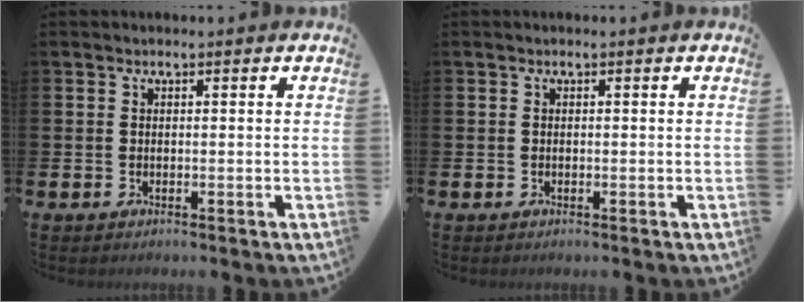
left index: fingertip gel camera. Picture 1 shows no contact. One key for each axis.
{"total": 0.0}